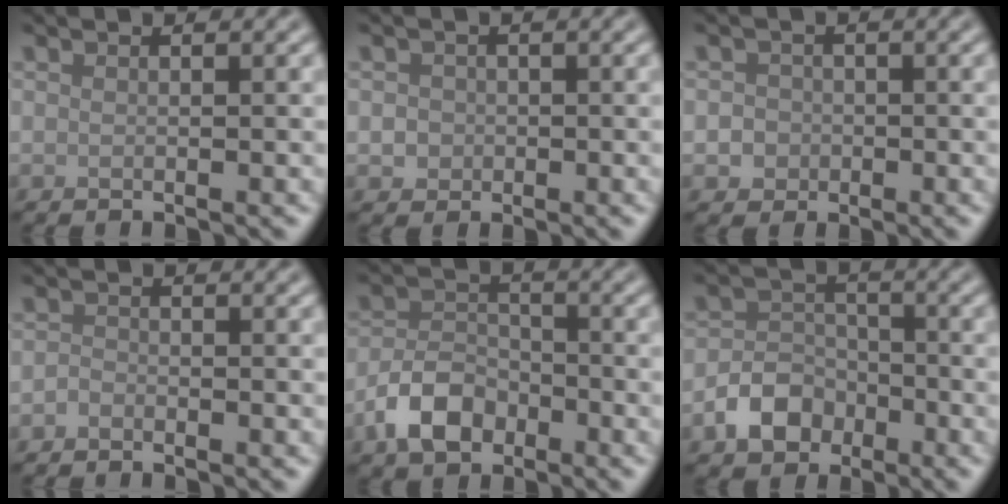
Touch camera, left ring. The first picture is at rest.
{"total": 1.3, "force": [-0.1, 1.3, 0.3], "torque": [0.005, -0.003, -0.003]}
{"total": 1.9, "force": [-0.4, 1.8, 0.4], "torque": [0.012, 0.002, -0.014]}
{"total": 0.8, "force": [-0.6, 0.4, 0.2], "torque": [-0.002, 0.001, -0.015]}
{"total": 4.5, "force": [-2.5, 2.8, 2.5], "torque": [-0.043, 0.003, -0.056]}
{"total": 4.0, "force": [-2.2, 3.0, 1.6], "torque": [-0.028, 0.001, -0.045]}